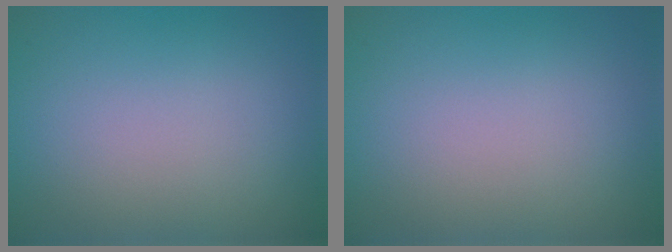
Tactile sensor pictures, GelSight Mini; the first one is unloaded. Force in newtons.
{"total": 0.0}